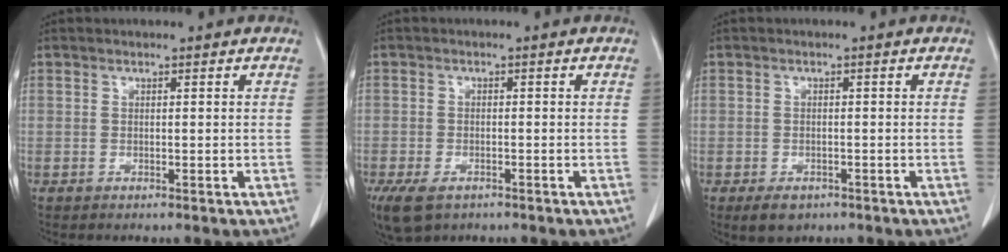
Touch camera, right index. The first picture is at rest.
{"total": 6.5, "force": [-4.1, 3.6, 3.6], "torque": [-0.076, -0.010, -0.064]}
{"total": 3.5, "force": [-2.2, 2.3, 1.6], "torque": [-0.024, -0.002, -0.024]}